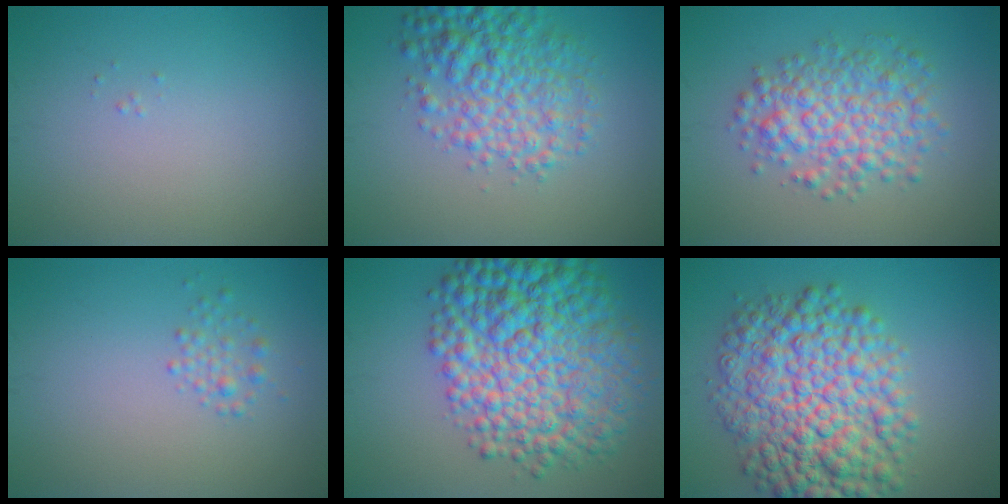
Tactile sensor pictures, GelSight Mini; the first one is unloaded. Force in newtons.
{"total": 5.9, "press": 5.9, "slide": 0.1}
{"total": 5.4, "press": 5.4, "slide": 0.1}
{"total": 1.4, "press": 1.4, "slide": 0.1}
{"total": 12.6, "press": 12.6, "slide": 0.2}
{"total": 10.8, "press": 10.8, "slide": 0.1}